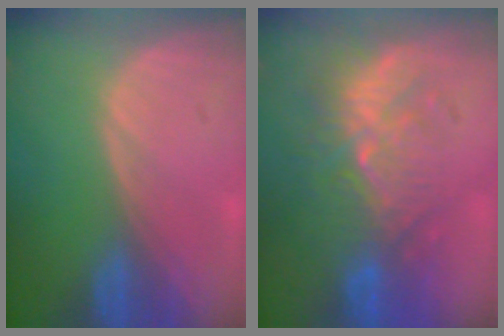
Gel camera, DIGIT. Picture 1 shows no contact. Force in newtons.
{"total": 9.4, "press": 9.0, "slide": 2.7}